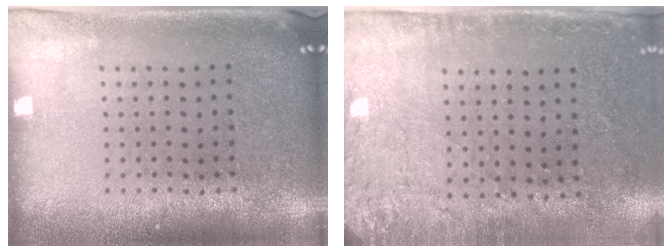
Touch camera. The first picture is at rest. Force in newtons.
{"total": 2.8, "press": 2.3, "slide": 1.6}